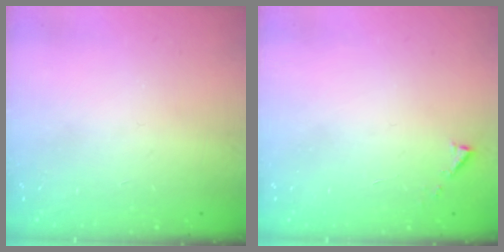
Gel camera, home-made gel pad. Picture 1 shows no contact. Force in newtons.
{"total": 2.9, "press": 2.9, "slide": 0.4}